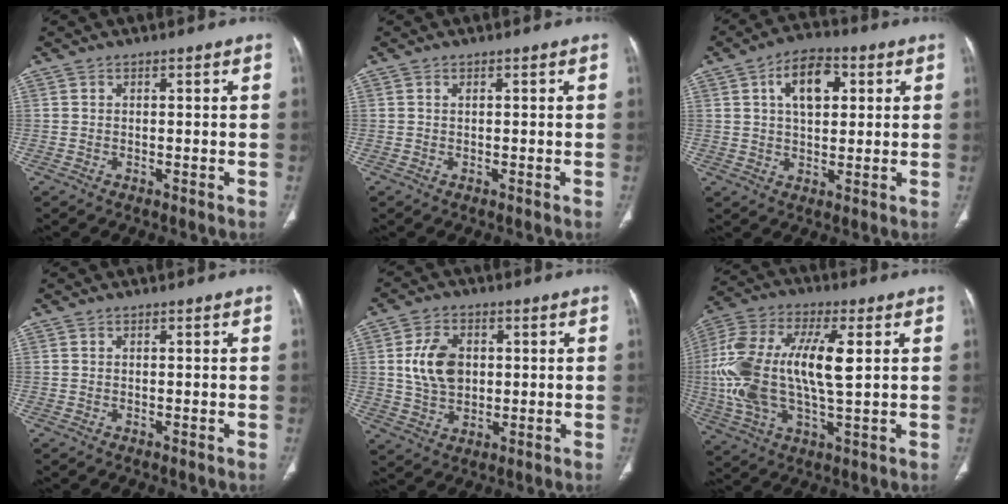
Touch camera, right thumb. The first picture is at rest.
{"total": 0.0}
{"total": 9.6, "force": [3.0, 5.5, 7.2], "torque": [-0.100, 0.006, 0.044]}
{"total": 0.0}
{"total": 9.4, "force": [1.4, 6.7, 6.5], "torque": [-0.103, -0.003, 0.030]}
{"total": 20.0, "force": [2.0, 8.4, 18.1], "torque": [-0.387, 0.013, 0.033]}